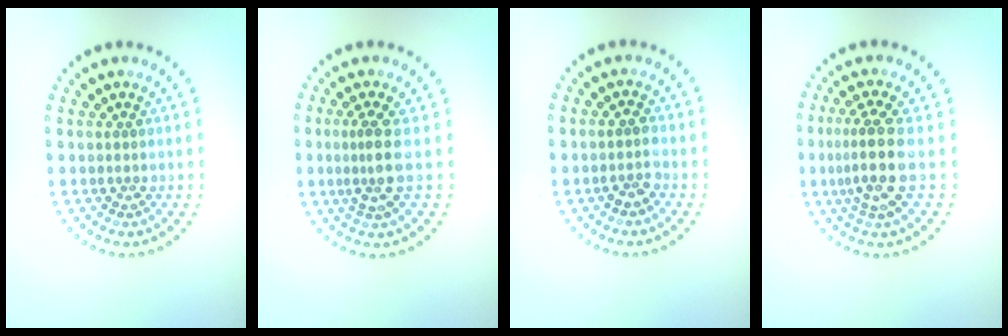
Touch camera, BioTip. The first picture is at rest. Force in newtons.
{"total": 2.6, "press": 1.9, "slide": 1.8}
{"total": 1.4, "press": 1.3, "slide": 0.4}
{"total": 3.8, "press": 2.9, "slide": 2.5}